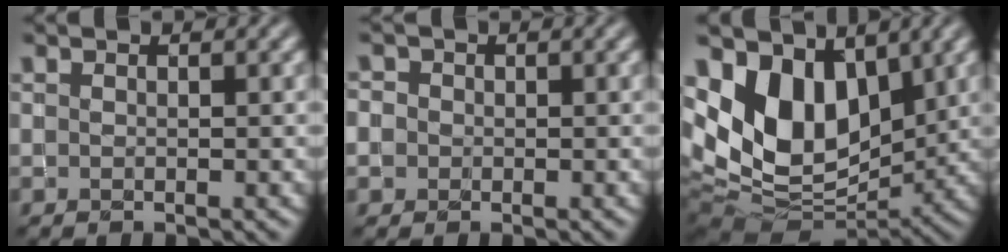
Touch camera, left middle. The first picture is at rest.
{"total": 1.8, "force": [0.3, 1.8, 0.2], "torque": [0.009, 0.010, -0.010]}
{"total": 10.1, "force": [3.3, 6.9, 6.6], "torque": [-0.136, -0.002, 0.056]}